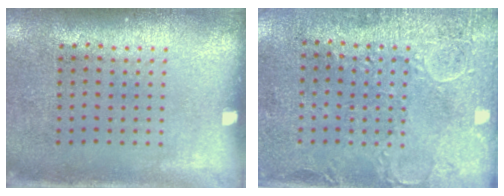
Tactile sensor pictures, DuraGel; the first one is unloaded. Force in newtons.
{"total": 2.9, "press": 2.3, "slide": 1.8}